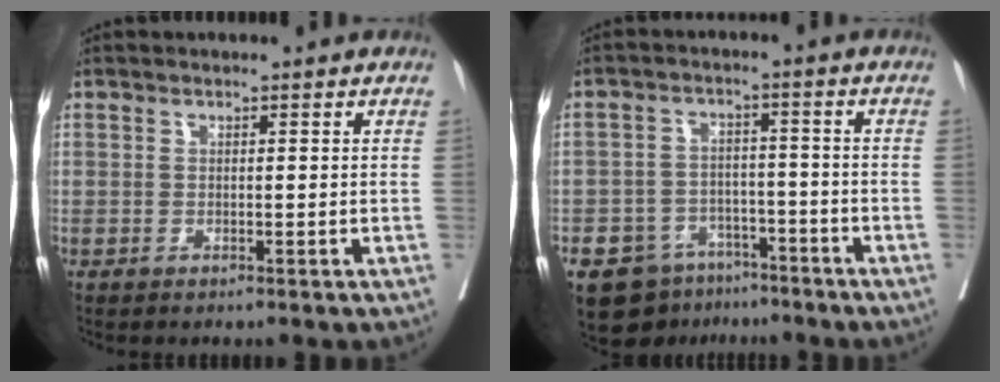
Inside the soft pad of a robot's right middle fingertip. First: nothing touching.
{"total": 8.3, "force": [-5.8, 5.5, 2.3], "torque": [-0.034, 0.012, -0.086]}